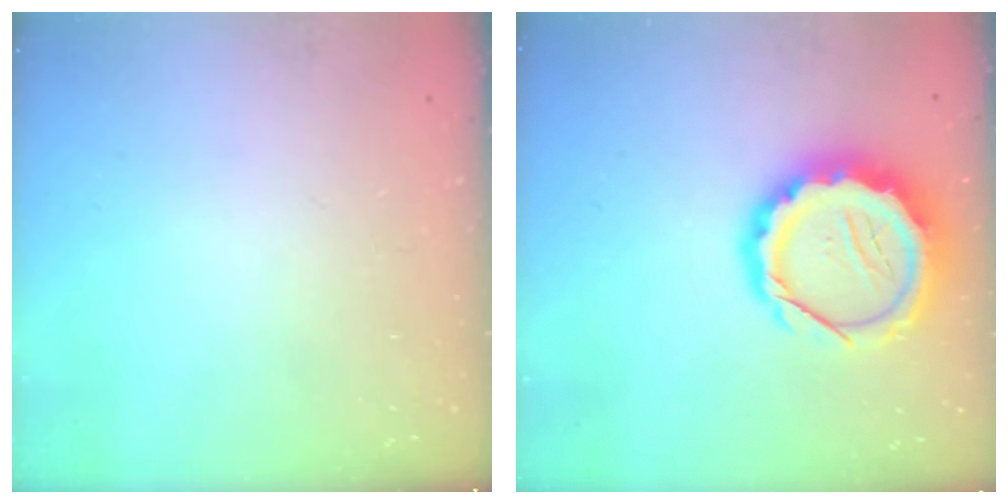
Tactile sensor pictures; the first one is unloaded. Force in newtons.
{"total": 13.8, "press": 13.6, "slide": 2.6}